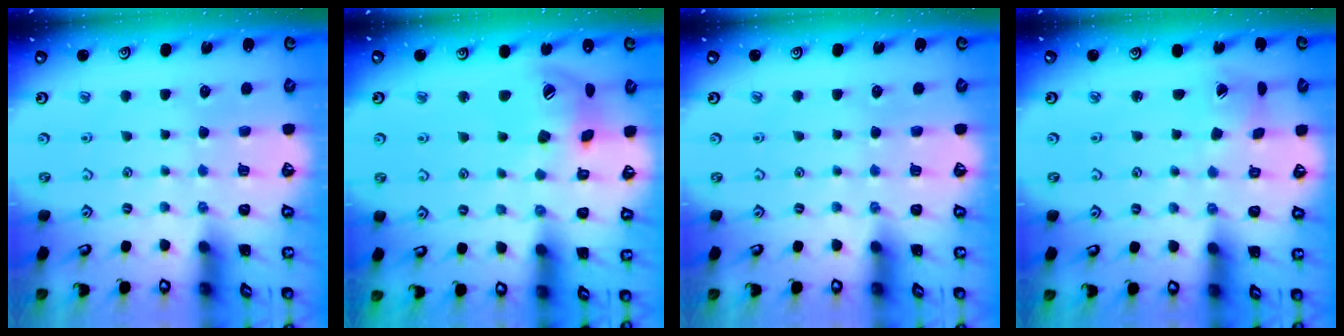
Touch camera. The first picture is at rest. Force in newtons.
{"total": 16.3, "press": 16.1, "slide": 2.1}
{"total": 0.0}
{"total": 2.2, "press": 2.2, "slide": 0.3}